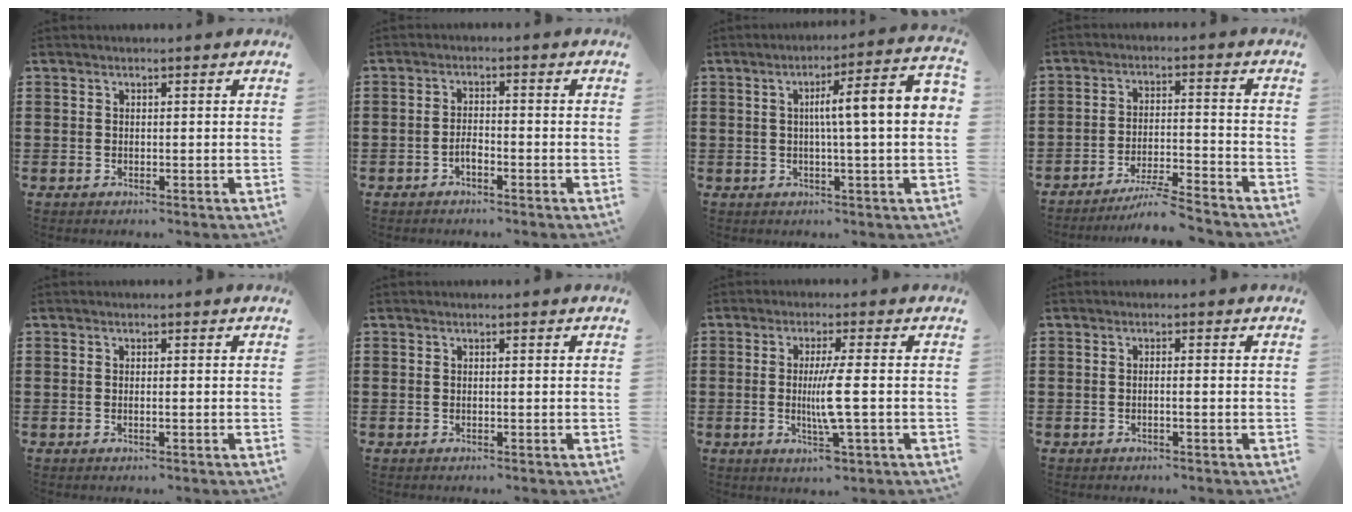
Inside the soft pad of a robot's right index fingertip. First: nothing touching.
{"total": 2.0, "force": [-1.3, 0.5, 1.3], "torque": [-0.026, 0.002, -0.026]}
{"total": 8.4, "force": [0.6, 0.4, 8.4], "torque": [-0.146, -0.004, 0.002]}
{"total": 5.8, "force": [-5.3, -0.4, 2.3], "torque": [-0.046, -0.014, -0.102]}
{"total": 0.6, "force": [-0.3, 0.0, 0.6], "torque": [-0.010, -0.004, -0.004]}
{"total": 0.0}
{"total": 6.6, "force": [-1.0, 0.3, 6.5], "torque": [-0.127, -0.015, -0.023]}
{"total": 1.1, "force": [-0.7, -0.2, 0.8], "torque": [-0.013, -0.004, -0.012]}